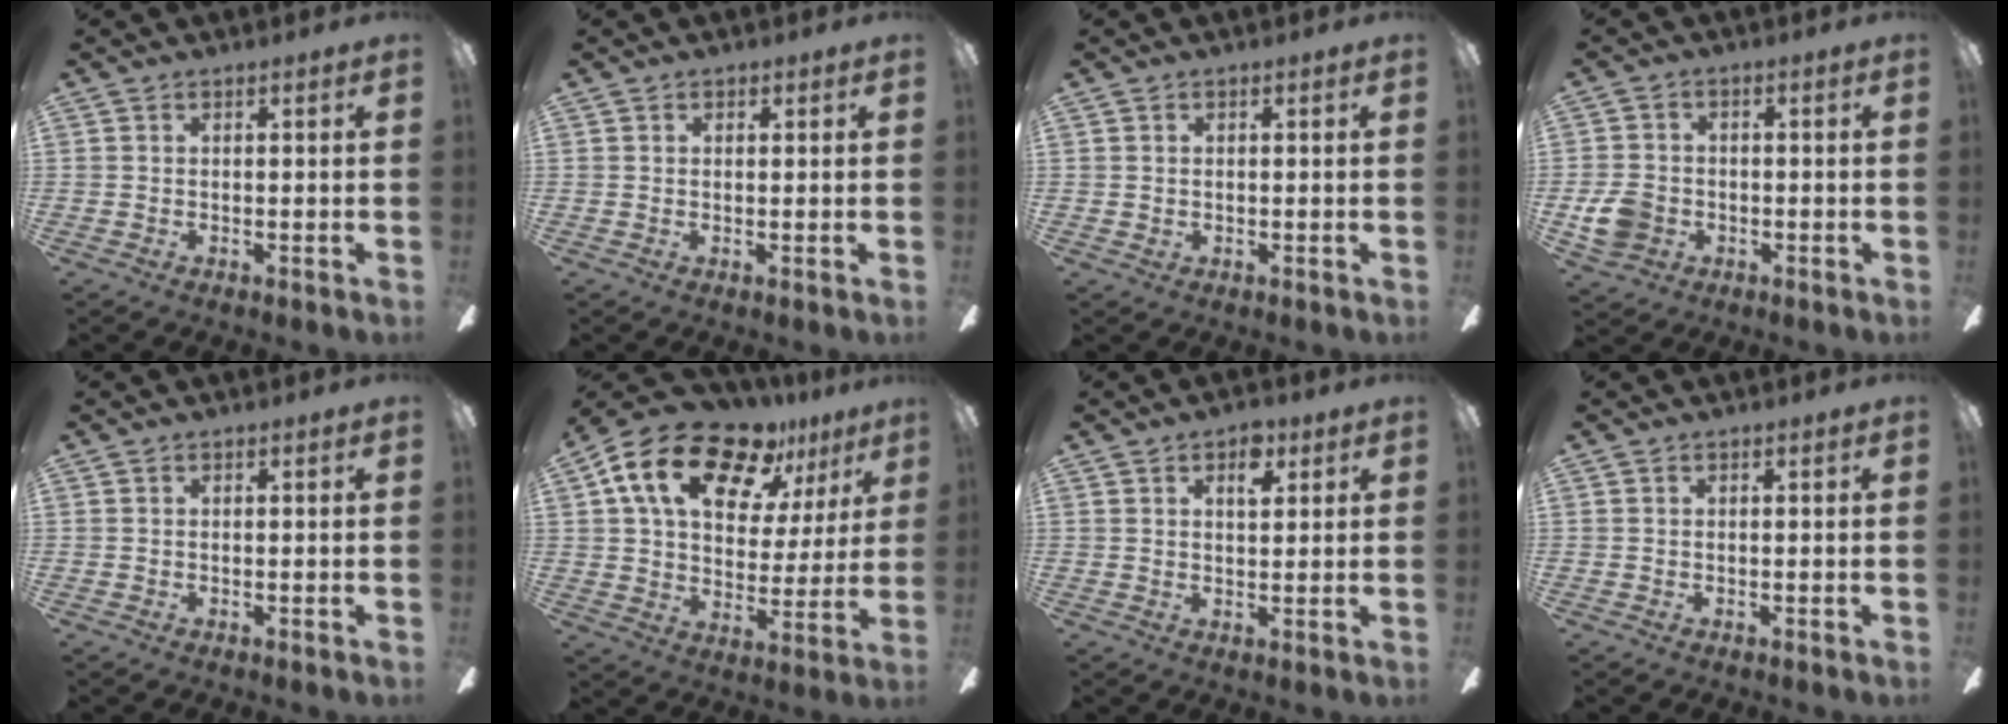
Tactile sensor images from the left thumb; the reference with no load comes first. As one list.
[{"total": 0.8, "force": [0.4, 0.6, 0.2], "torque": [0.005, 0.000, 0.006]}, {"total": 0.6, "force": [0.2, 0.6, 0.1], "torque": [-0.001, 0.005, 0.002]}, {"total": 7.0, "force": [-2.0, 5.9, 3.4], "torque": [-0.065, 0.013, -0.038]}, {"total": 0.0}, {"total": 19.4, "force": [12.0, 10.0, 11.4], "torque": [-0.197, -0.060, 0.210]}, {"total": 5.3, "force": [2.9, 2.8, 3.4], "torque": [-0.034, -0.007, 0.043]}, {"total": 0.0}]